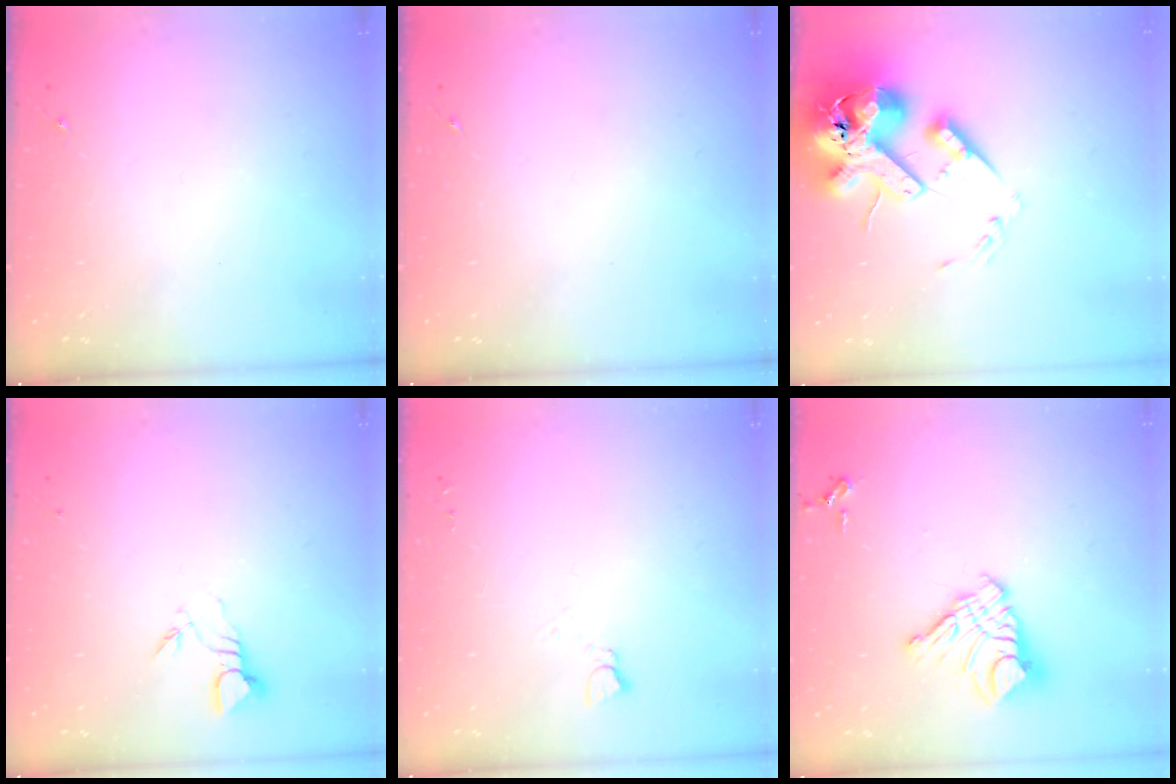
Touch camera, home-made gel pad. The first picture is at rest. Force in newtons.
{"total": 0.0}
{"total": 18.6, "press": 18.4, "slide": 3.2}
{"total": 3.8, "press": 3.8, "slide": 0.3}
{"total": 2.8, "press": 2.7, "slide": 0.3}
{"total": 14.6, "press": 14.5, "slide": 1.6}